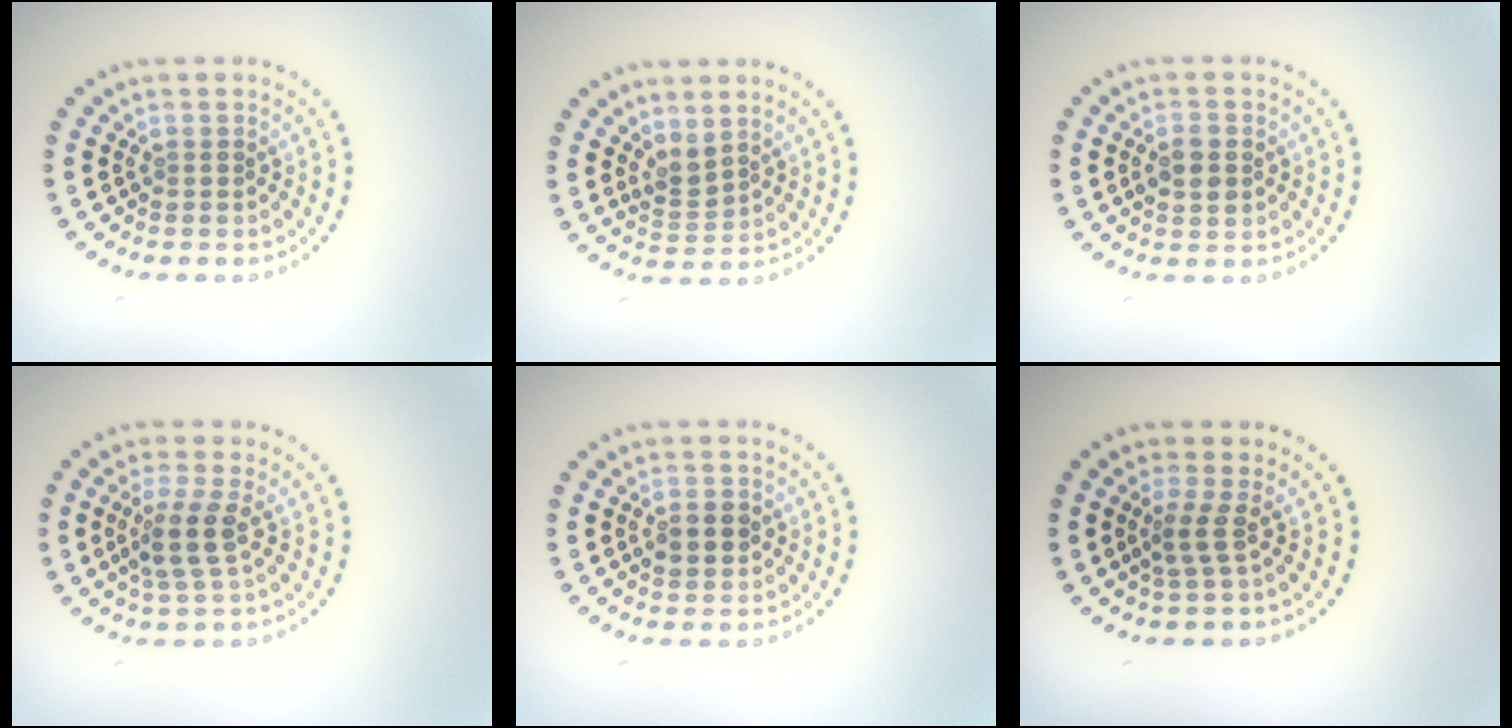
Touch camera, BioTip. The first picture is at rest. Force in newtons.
{"total": 1.7, "press": 1.4, "slide": 0.9}
{"total": 2.3, "press": 2.3, "slide": 0.1}
{"total": 3.0, "press": 2.5, "slide": 1.6}
{"total": 2.7, "press": 2.7, "slide": 0.2}
{"total": 1.8, "press": 1.2, "slide": 1.4}